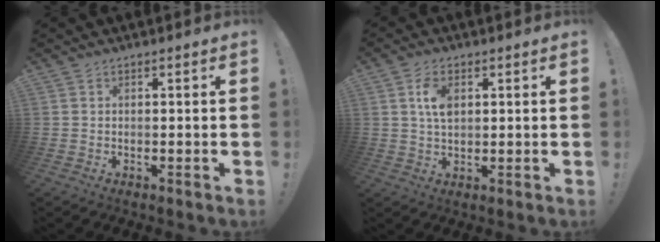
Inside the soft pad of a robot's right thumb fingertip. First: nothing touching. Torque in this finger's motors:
{"motor_torque": [0.02, 0.16, 0.62, -0.05, 0.21]}